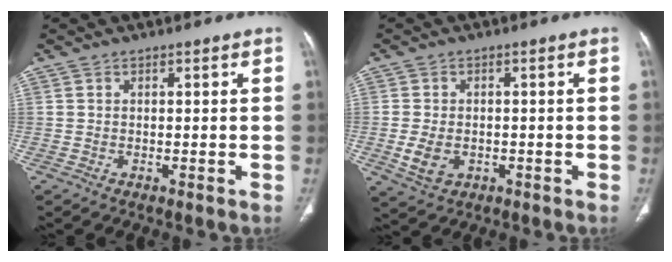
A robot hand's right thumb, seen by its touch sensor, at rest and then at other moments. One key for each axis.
{"total": 5.3, "fx": -1.3, "fy": 3.9, "fz": 3.5, "tx": -0.066, "ty": 0.002, "tz": -0.013}